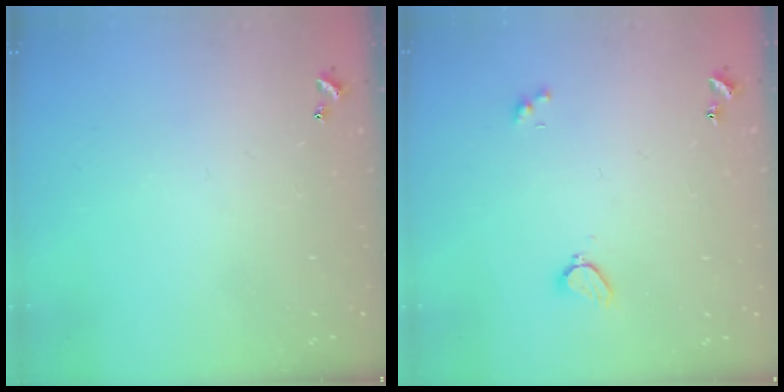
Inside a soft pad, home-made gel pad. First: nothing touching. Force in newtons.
{"total": 2.1, "press": 2.0, "slide": 0.5}